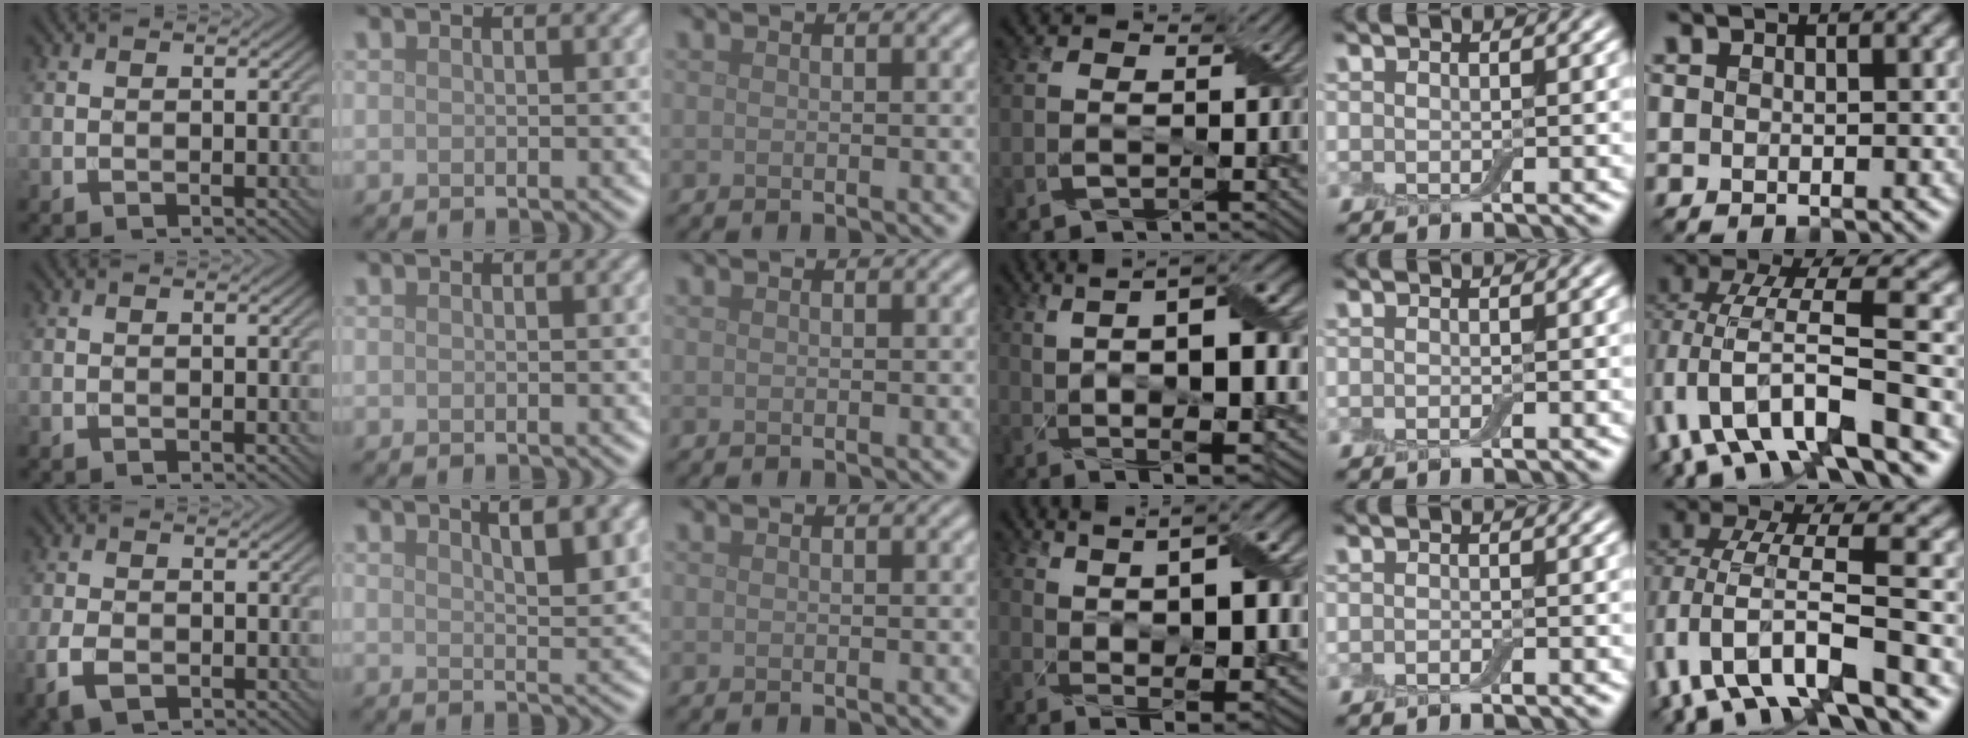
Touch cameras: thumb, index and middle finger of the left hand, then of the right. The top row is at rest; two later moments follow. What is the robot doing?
{"motion": "peel", "object": "bubble wrap"}